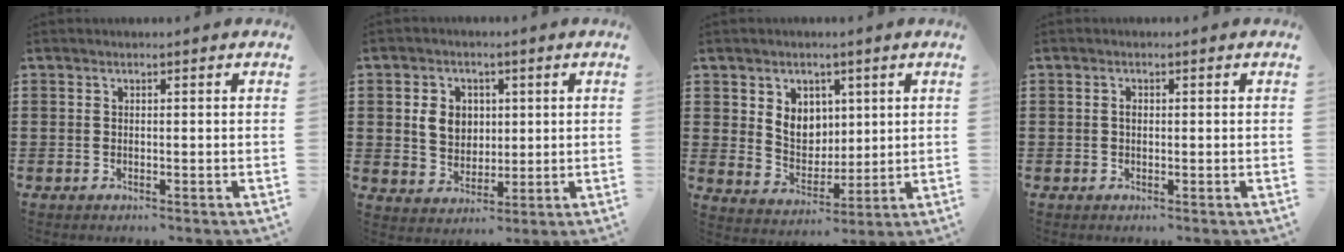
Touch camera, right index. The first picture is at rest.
{"total": 5.6, "force": [1.0, 4.7, 2.8], "torque": [-0.064, 0.012, 0.016]}
{"total": 5.7, "force": [2.0, 4.8, 2.2], "torque": [-0.049, 0.007, 0.034]}
{"total": 1.0, "force": [0.0, 0.6, 0.9], "torque": [-0.018, 0.001, 0.000]}